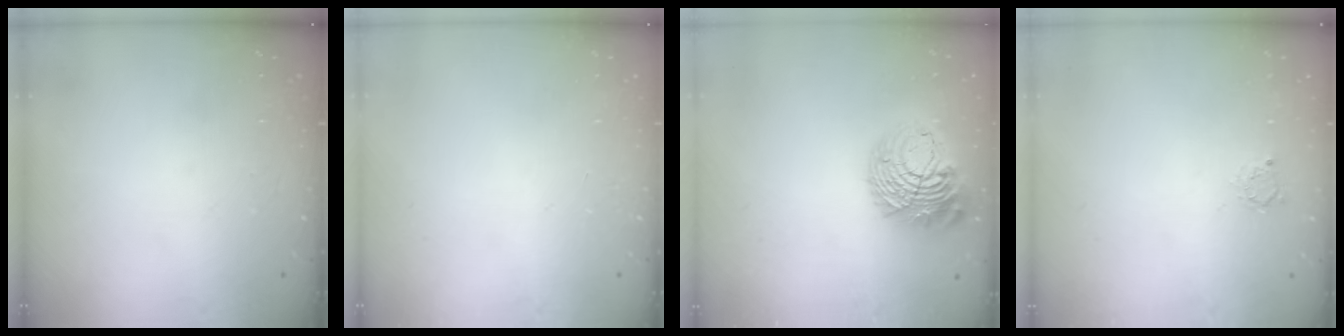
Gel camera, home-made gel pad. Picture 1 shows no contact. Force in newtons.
{"total": 0.0}
{"total": 14.8, "press": 14.7, "slide": 1.4}
{"total": 2.4, "press": 2.3, "slide": 0.3}